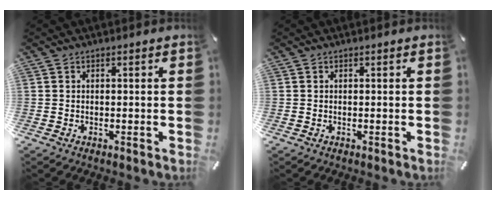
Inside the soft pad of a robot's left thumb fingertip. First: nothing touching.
{"total": 0.0}